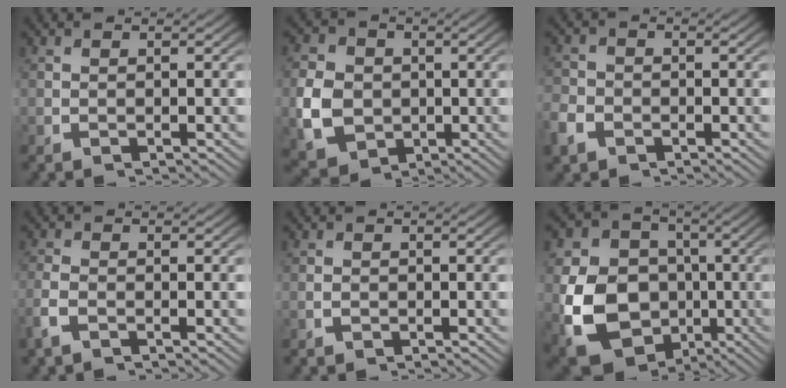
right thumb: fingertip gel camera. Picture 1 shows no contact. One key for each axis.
{"total": 8.9, "fx": -1.5, "fy": 7.4, "fz": 4.8, "tx": -0.119, "ty": -0.045, "tz": -0.007}
{"total": 2.3, "fx": -1.4, "fy": 1.7, "fz": 0.7, "tx": -0.019, "ty": -0.008, "tz": -0.027}
{"total": 1.8, "fx": -0.9, "fy": 1.0, "fz": 1.2, "tx": -0.040, "ty": -0.001, "tz": -0.020}
{"total": 0.6, "fx": -0.4, "fy": 0.4, "fz": 0.3, "tx": -0.009, "ty": -0.005, "tz": -0.008}
{"total": 16.8, "fx": -3.4, "fy": 14.0, "fz": 8.5, "tx": -0.221, "ty": -0.086, "tz": -0.037}